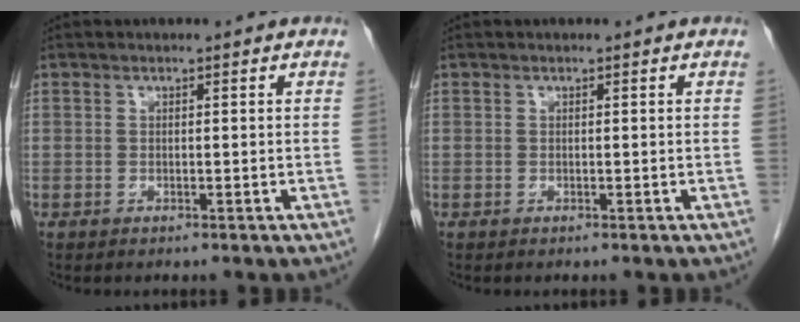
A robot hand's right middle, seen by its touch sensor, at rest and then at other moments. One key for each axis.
{"total": 0.0}